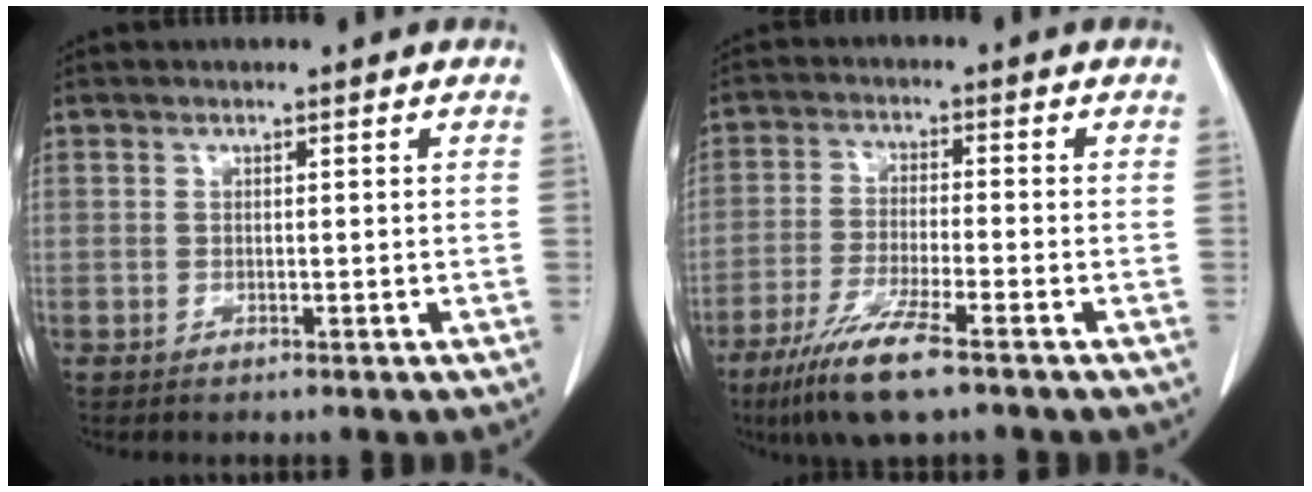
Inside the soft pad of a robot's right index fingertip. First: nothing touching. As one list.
[{"total": 9.2, "force": [-6.0, 0.5, 7.0], "torque": [-0.141, -0.026, -0.110]}]